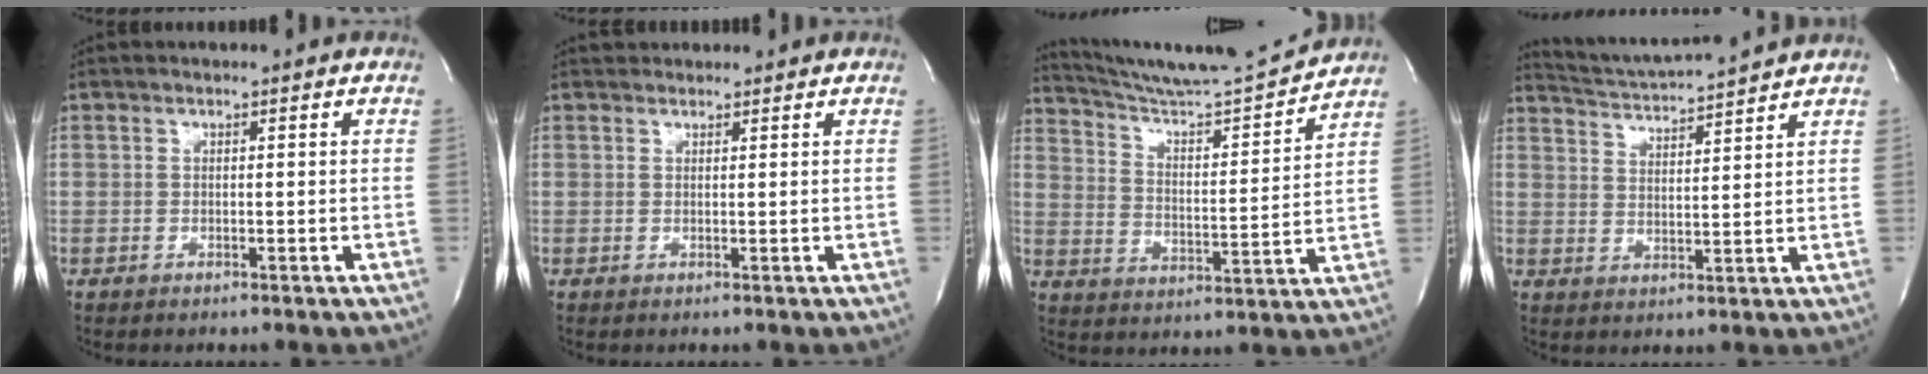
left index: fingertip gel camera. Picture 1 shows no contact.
{"total": 2.8, "force": [2.6, 0.9, 0.2], "torque": [0.001, 0.026, 0.038]}
{"total": 15.0, "force": [14.5, -1.0, 4.0], "torque": [-0.077, -0.035, 0.230]}
{"total": 9.9, "force": [9.5, -0.9, 2.5], "torque": [-0.056, 0.010, 0.158]}